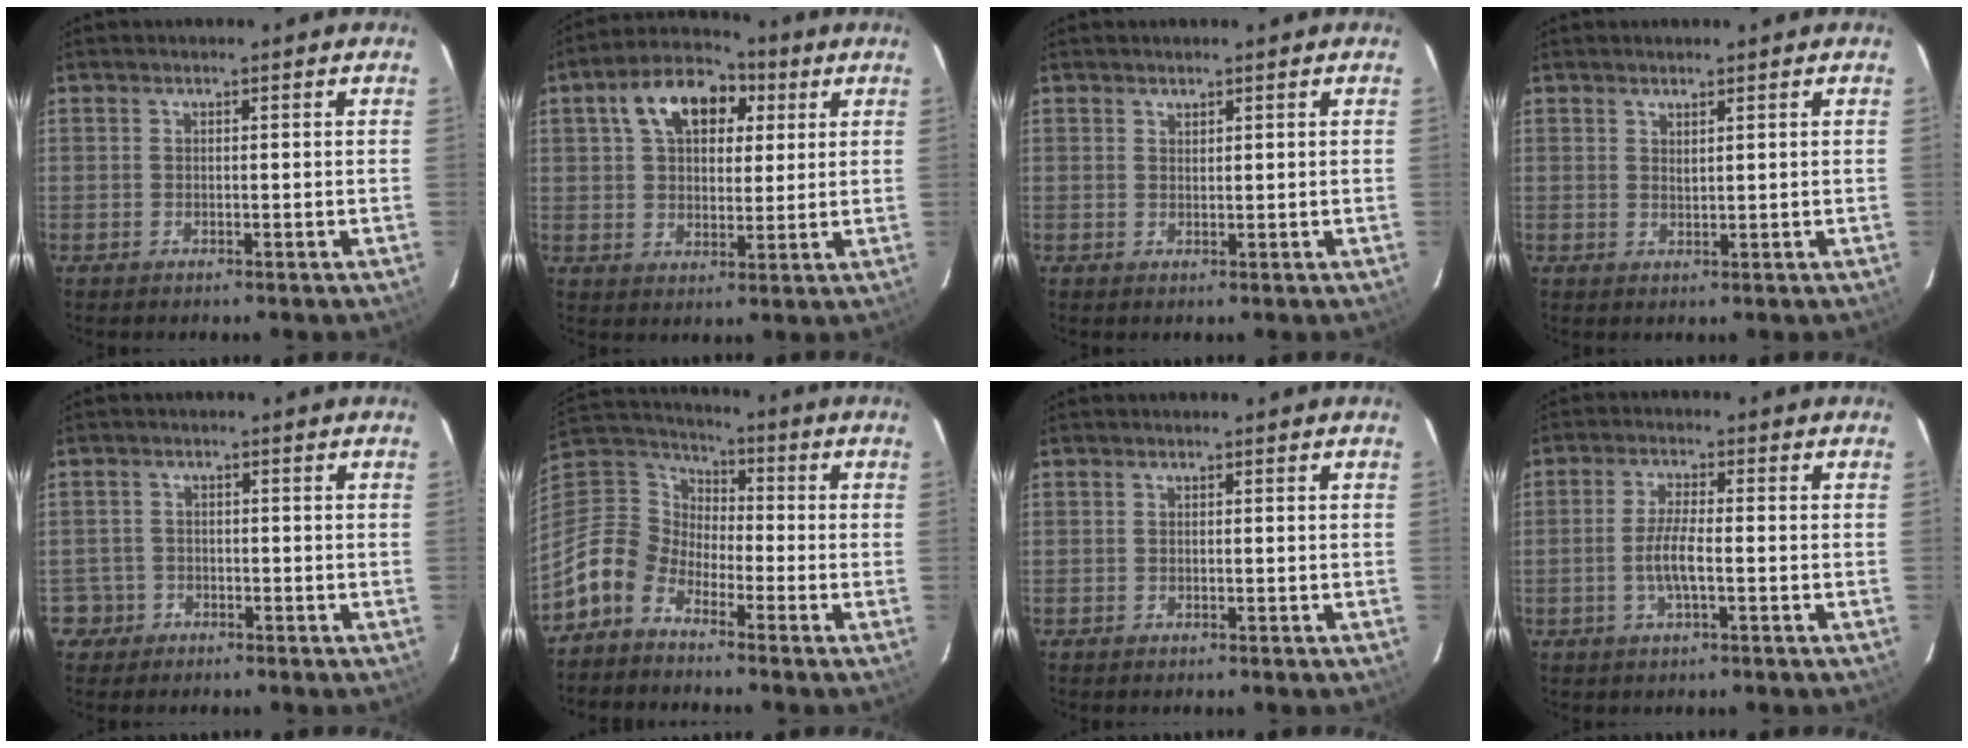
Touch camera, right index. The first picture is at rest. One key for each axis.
{"total": 12.9, "fx": 5.1, "fy": 8.0, "fz": 8.8, "tx": -0.157, "ty": 0.042, "tz": 0.080}
{"total": 0.9, "fx": 0.8, "fy": 0.3, "fz": 0.1, "tx": -0.002, "ty": 0.001, "tz": 0.016}
{"total": 1.3, "fx": 1.1, "fy": 0.2, "fz": 0.7, "tx": -0.013, "ty": 0.000, "tz": 0.018}
{"total": 4.5, "fx": -2.4, "fy": 3.8, "fz": -0.2, "tx": 0.002, "ty": 0.028, "tz": -0.047}
{"total": 10.2, "fx": -7.0, "fy": 6.6, "fz": 3.4, "tx": -0.087, "ty": 0.026, "tz": -0.161}
{"total": 0.0}
{"total": 5.0, "fx": -1.3, "fy": 1.0, "fz": 4.7, "tx": -0.095, "ty": -0.003, "tz": -0.025}